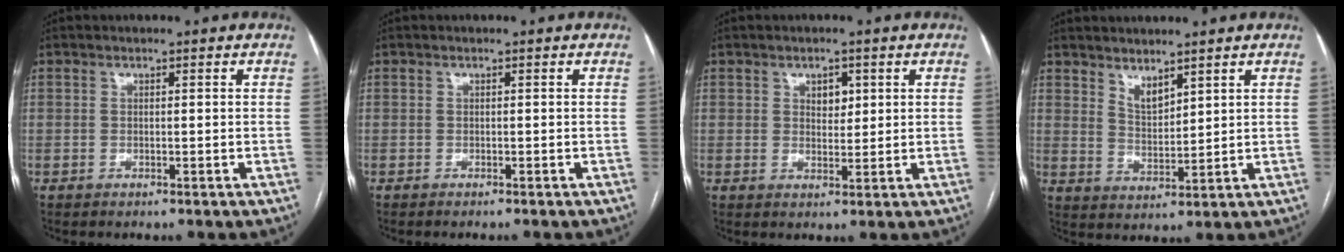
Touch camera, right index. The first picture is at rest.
{"total": 1.2, "force": [-1.1, 0.2, 0.5], "torque": [-0.003, -0.002, -0.014]}
{"total": 2.7, "force": [1.1, 1.7, 1.7], "torque": [-0.021, 0.001, 0.018]}
{"total": 3.8, "force": [3.1, 1.3, 1.9], "torque": [-0.037, -0.009, 0.066]}